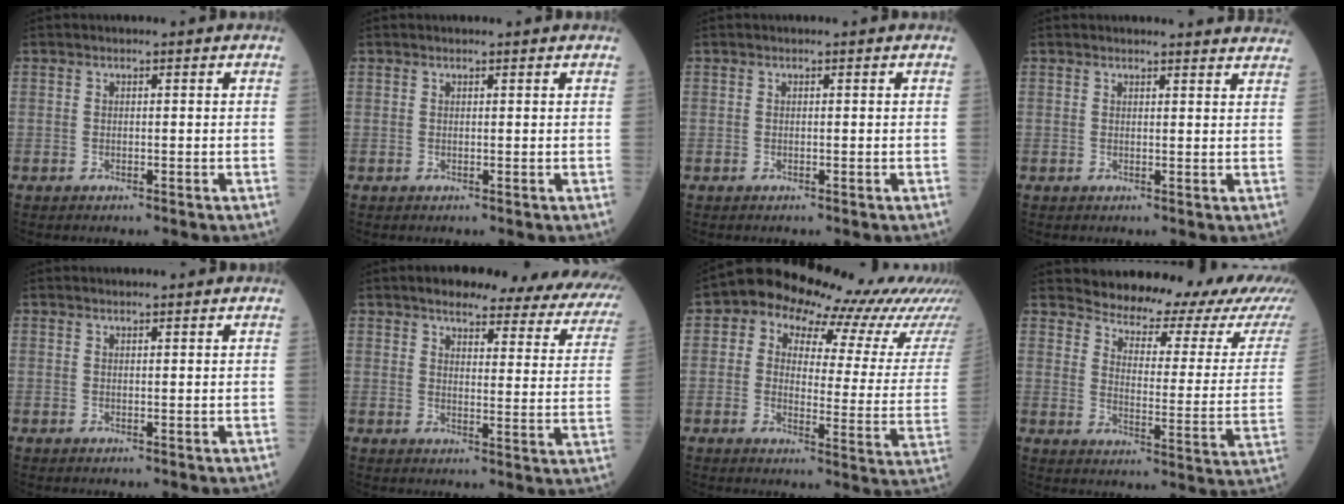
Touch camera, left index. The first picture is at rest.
{"total": 1.2, "force": [1.2, 0.0, 0.2], "torque": [-0.009, 0.003, 0.018]}
{"total": 0.0}
{"total": 9.7, "force": [9.5, 0.7, 1.5], "torque": [0.005, -0.013, 0.080]}
{"total": 2.0, "force": [1.9, 0.1, 0.4], "torque": [-0.009, 0.008, 0.029]}
{"total": 22.2, "force": [19.0, 4.8, 10.4], "torque": [-0.112, -0.033, 0.201]}
{"total": 17.1, "force": [14.2, 5.1, 8.1], "torque": [-0.097, -0.006, 0.140]}
{"total": 18.5, "force": [17.2, 3.2, 5.9], "torque": [-0.073, -0.070, 0.196]}